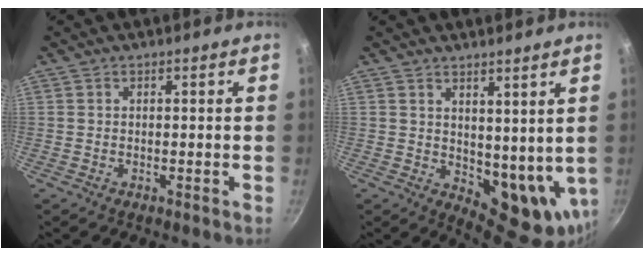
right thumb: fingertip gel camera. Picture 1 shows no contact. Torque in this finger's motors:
{"motor_torque": [-0.45, 0.73, 0.04, 0.01, 0.05]}